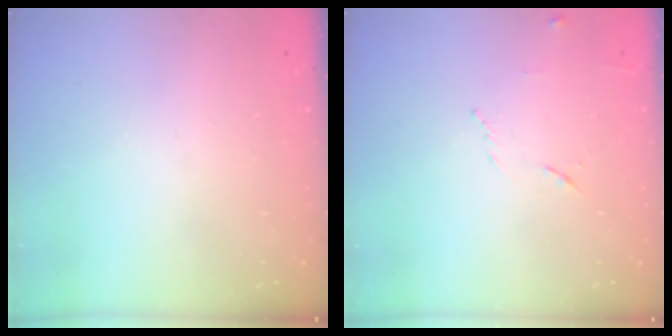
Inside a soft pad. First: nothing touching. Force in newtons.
{"total": 5.9, "press": 5.8, "slide": 1.1}